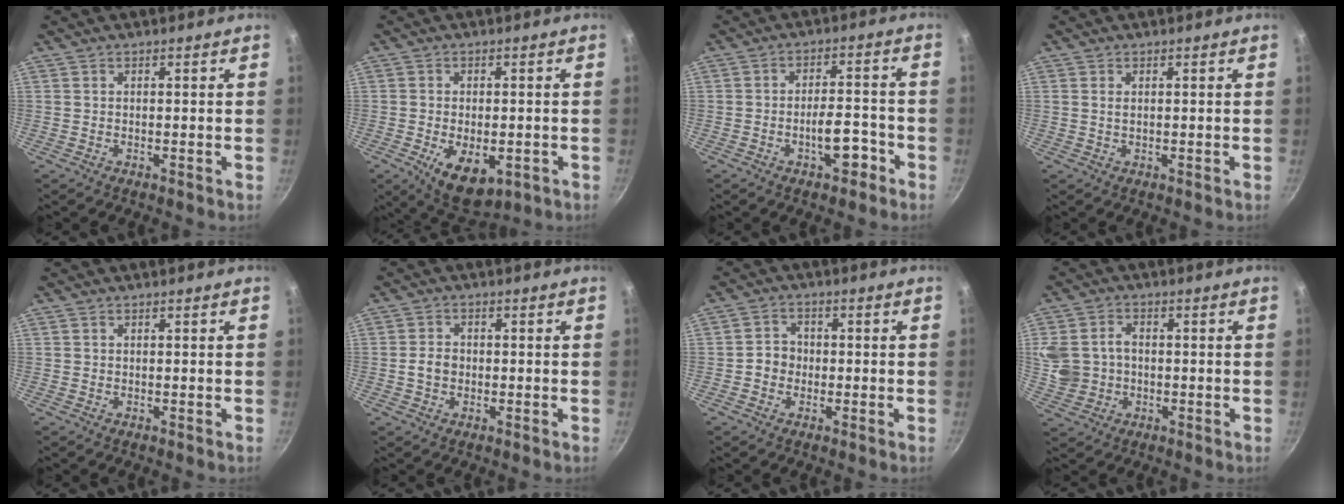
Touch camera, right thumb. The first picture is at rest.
{"total": 9.8, "force": [-3.0, 5.5, 7.6], "torque": [-0.097, -0.002, -0.031]}
{"total": 6.7, "force": [-3.4, 2.8, 5.0], "torque": [-0.056, 0.032, -0.048]}
{"total": 1.0, "force": [0.3, 0.5, 0.9], "torque": [-0.015, 0.000, 0.004]}
{"total": 0.0}
{"total": 3.3, "force": [-0.5, 2.6, 1.9], "torque": [-0.025, 0.011, -0.011]}
{"total": 3.9, "force": [-0.7, 3.5, 1.6], "torque": [-0.001, 0.015, -0.018]}
{"total": 9.7, "force": [0.3, 8.2, 5.2], "torque": [-0.107, 0.014, 0.009]}